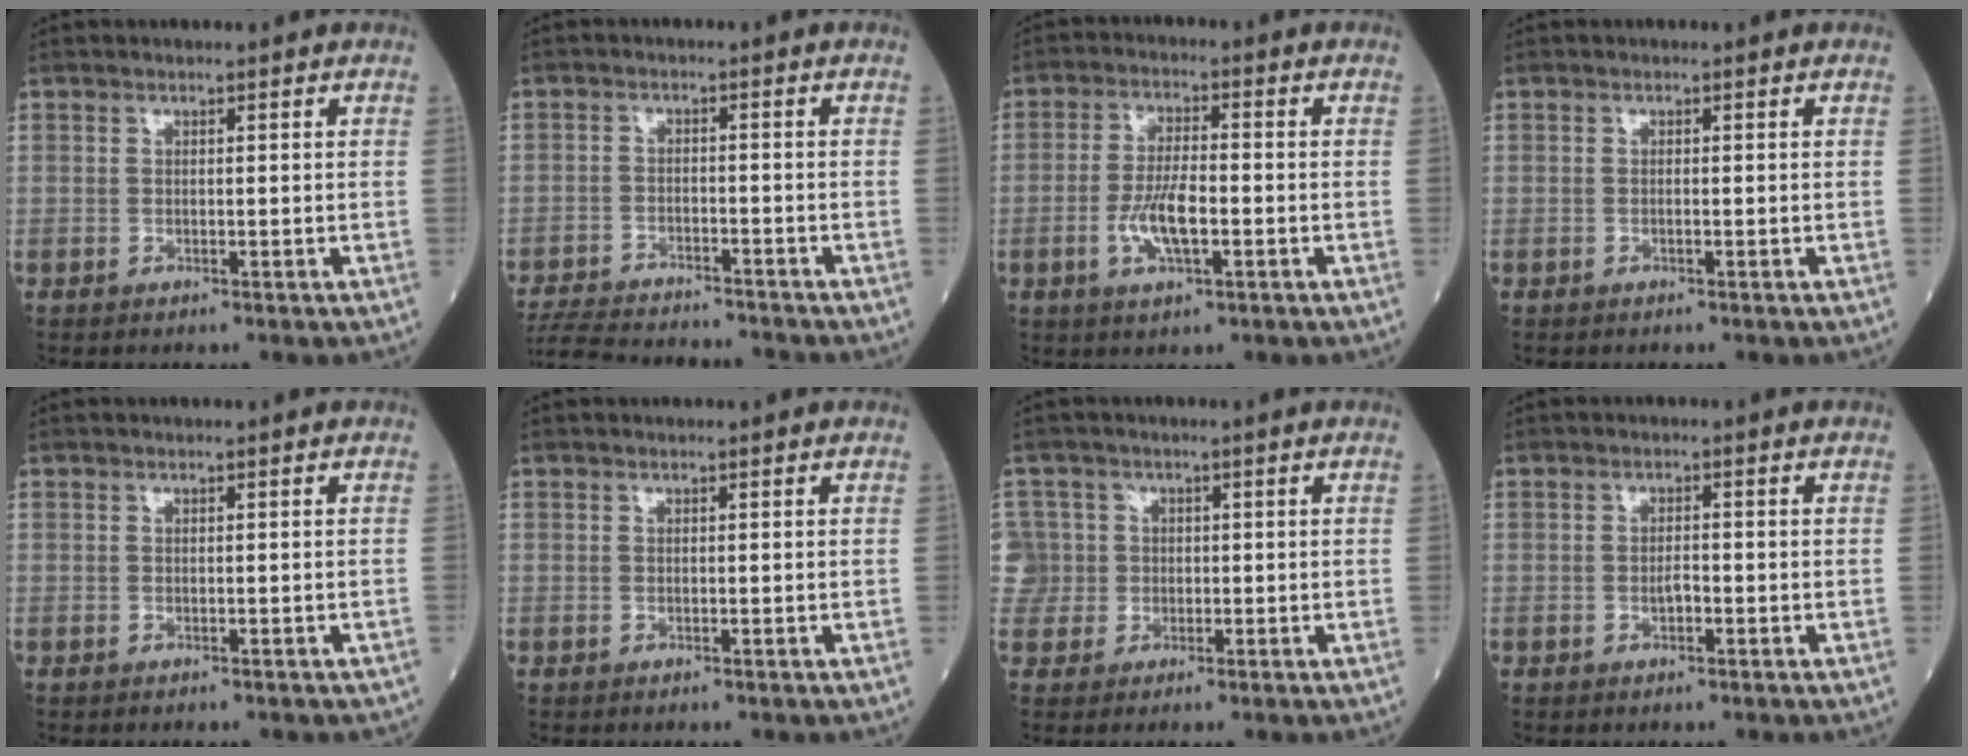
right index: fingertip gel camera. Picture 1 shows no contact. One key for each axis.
{"total": 13.5, "fx": -12.6, "fy": 2.4, "fz": 4.2, "tx": -0.087, "ty": -0.007, "tz": -0.188}
{"total": 6.6, "fx": -1.8, "fy": 1.9, "fz": 6.1, "tx": -0.122, "ty": 0.003, "tz": -0.033}
{"total": 0.0}
{"total": 2.2, "fx": -1.8, "fy": 0.8, "fz": 0.9, "tx": -0.013, "ty": -0.002, "tz": -0.018}
{"total": 0.0}
{"total": 4.7, "fx": 0.0, "fy": 4.6, "fz": -0.5, "tx": 0.017, "ty": 0.023, "tz": -0.001}
{"total": 1.6, "fx": -0.5, "fy": 0.6, "fz": 1.4, "tx": -0.023, "ty": 0.003, "tz": -0.008}